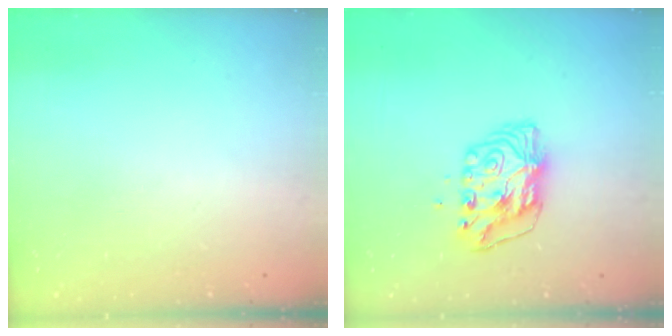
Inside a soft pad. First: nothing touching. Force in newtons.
{"total": 7.0, "press": 7.0, "slide": 0.6}